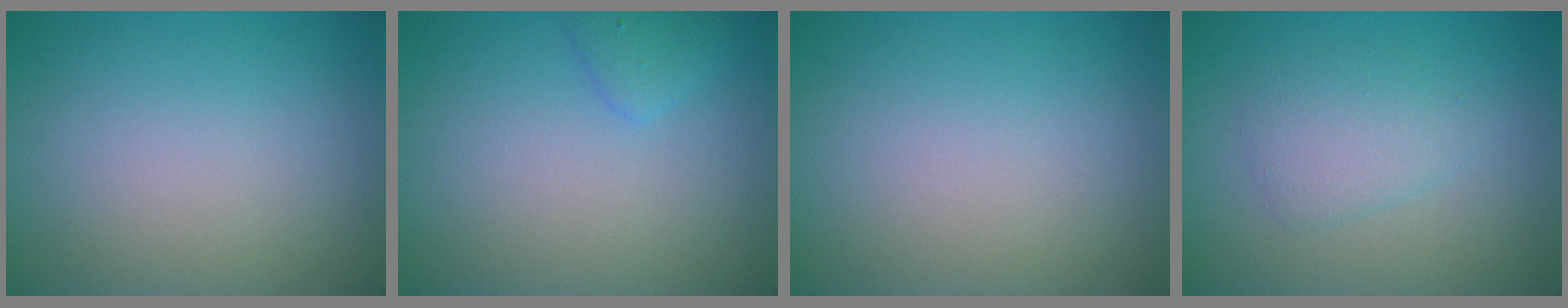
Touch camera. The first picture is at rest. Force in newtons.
{"total": 1.4, "press": 1.4, "slide": 0.1}
{"total": 0.0}
{"total": 2.4, "press": 2.4, "slide": 0.0}